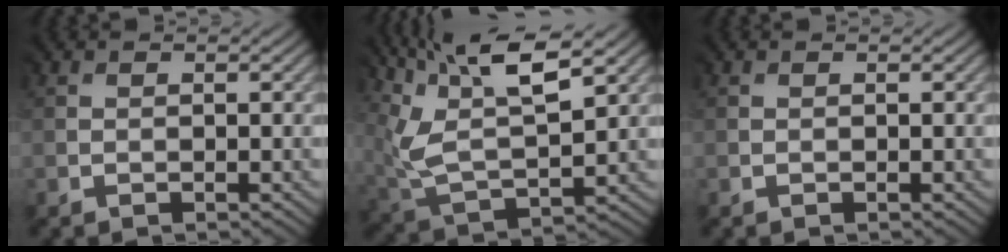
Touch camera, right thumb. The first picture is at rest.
{"total": 12.6, "force": [7.7, 4.8, 8.7], "torque": [-0.194, 0.010, 0.128]}
{"total": 0.0}